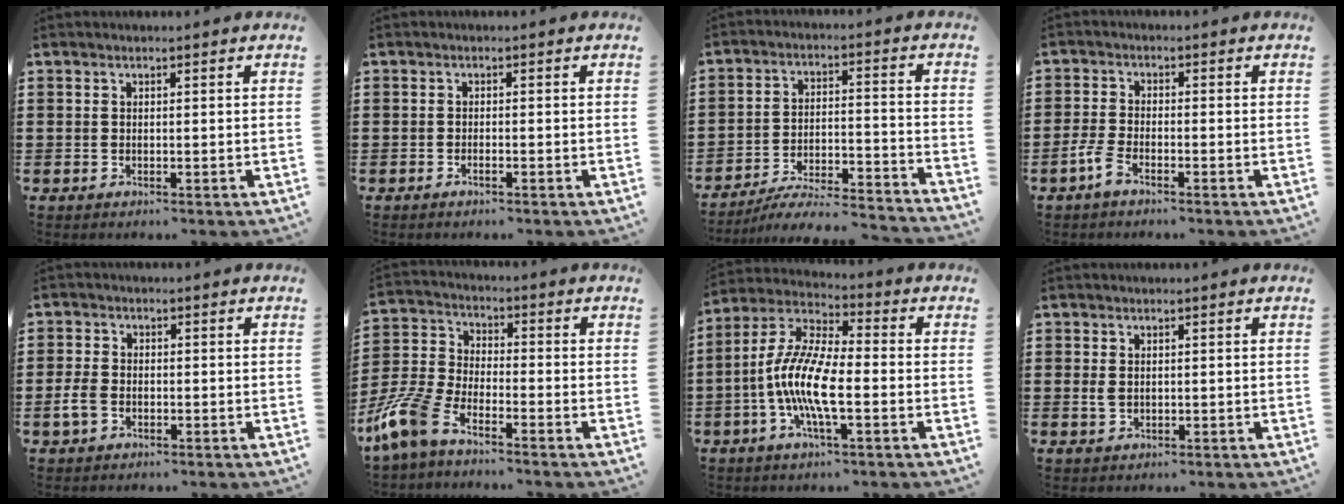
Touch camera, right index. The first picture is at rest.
{"total": 0.7, "force": [-0.6, -0.1, 0.4], "torque": [-0.010, -0.005, -0.010]}
{"total": 6.1, "force": [-5.7, 0.3, 2.3], "torque": [-0.041, -0.007, -0.111]}
{"total": 3.1, "force": [-2.2, 0.6, 2.2], "torque": [-0.065, -0.008, -0.048]}
{"total": 3.3, "force": [-1.3, 2.1, 2.1], "torque": [-0.060, -0.007, -0.029]}
{"total": 7.9, "force": [-6.2, 1.9, 4.6], "torque": [-0.140, -0.011, -0.129]}
{"total": 10.6, "force": [-3.0, 2.8, 9.7], "torque": [-0.227, -0.016, -0.064]}
{"total": 1.3, "force": [0.1, 0.9, 0.9], "torque": [-0.020, 0.005, 0.001]}